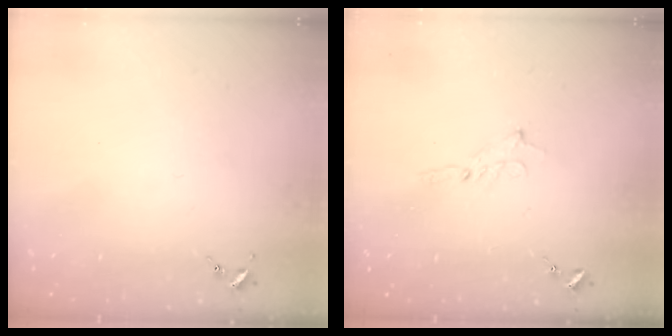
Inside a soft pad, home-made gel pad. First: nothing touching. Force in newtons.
{"total": 2.5, "press": 2.5, "slide": 0.2}